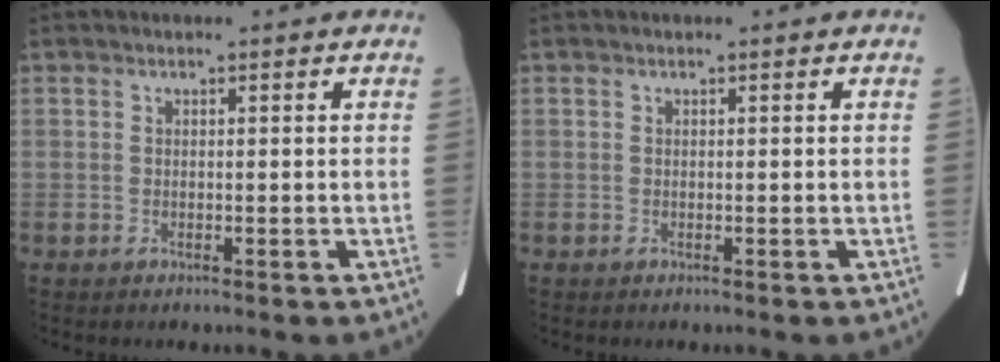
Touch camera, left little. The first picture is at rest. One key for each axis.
{"total": 0.0}